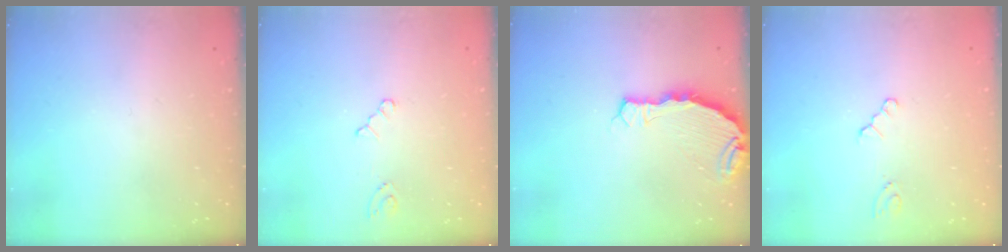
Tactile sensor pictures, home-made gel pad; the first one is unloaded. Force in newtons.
{"total": 2.8, "press": 2.8, "slide": 0.4}
{"total": 5.9, "press": 5.7, "slide": 1.4}
{"total": 0.8, "press": 0.8, "slide": 0.1}